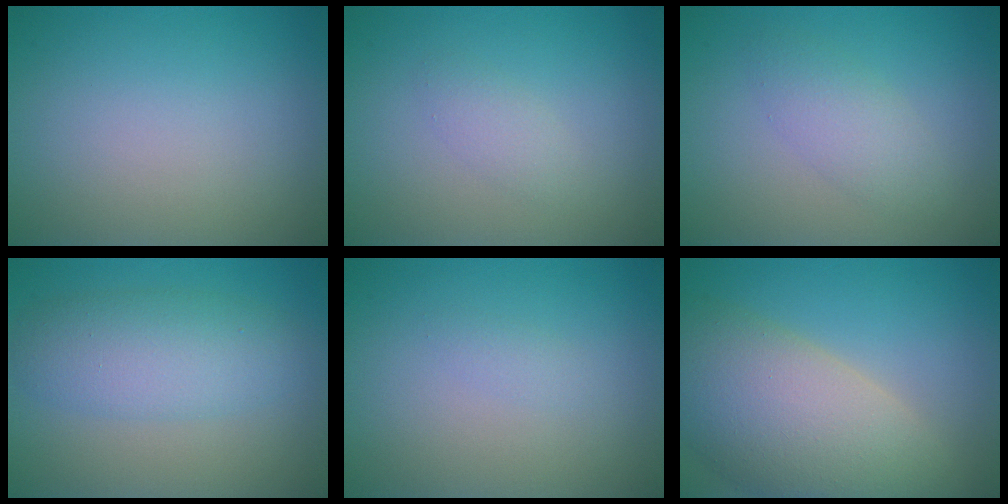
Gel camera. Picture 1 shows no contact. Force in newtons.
{"total": 1.4, "press": 1.4, "slide": 0.1}
{"total": 2.5, "press": 2.5, "slide": 0.0}
{"total": 4.9, "press": 4.9, "slide": 0.2}
{"total": 0.7, "press": 0.7, "slide": 0.0}
{"total": 10.8, "press": 10.8, "slide": 0.9}